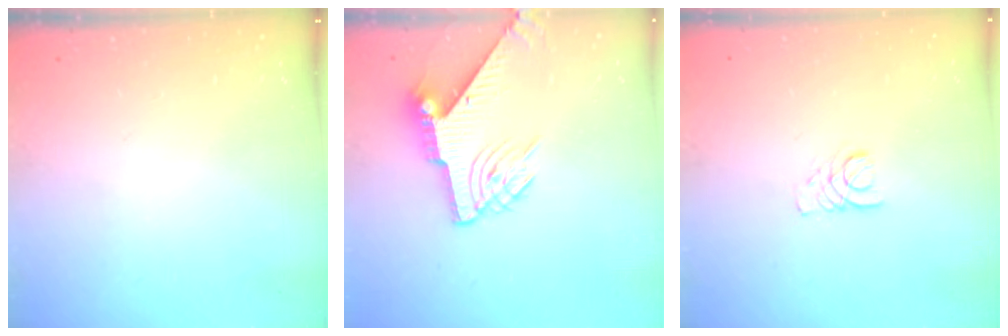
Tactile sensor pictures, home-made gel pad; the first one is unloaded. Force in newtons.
{"total": 9.2, "press": 9.2, "slide": 0.7}
{"total": 1.9, "press": 1.9, "slide": 0.2}